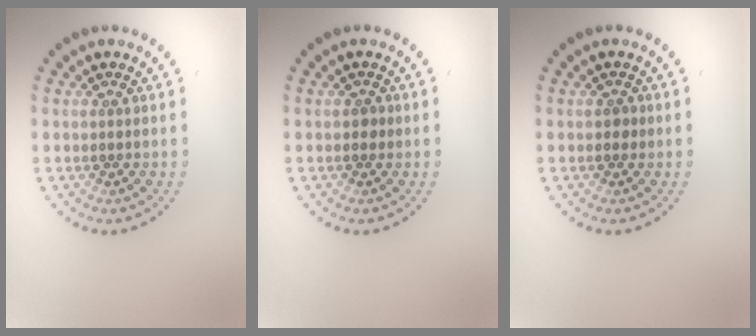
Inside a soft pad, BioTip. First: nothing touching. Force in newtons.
{"total": 0.8, "press": 0.8, "slide": 0.1}
{"total": 0.8, "press": 0.8, "slide": 0.1}